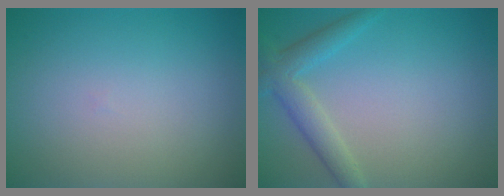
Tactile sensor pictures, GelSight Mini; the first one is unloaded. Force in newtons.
{"total": 3.0, "press": 3.0, "slide": 0.1}